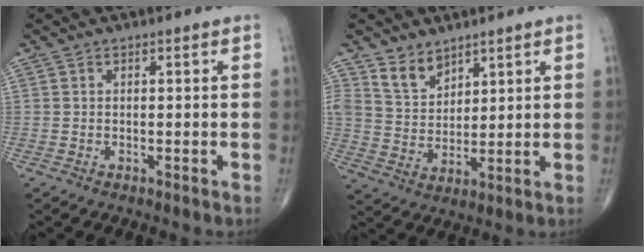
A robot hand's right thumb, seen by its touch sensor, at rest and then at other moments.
{"total": 6.2, "force": [4.6, 3.7, 1.8], "torque": [-0.010, -0.039, 0.096]}